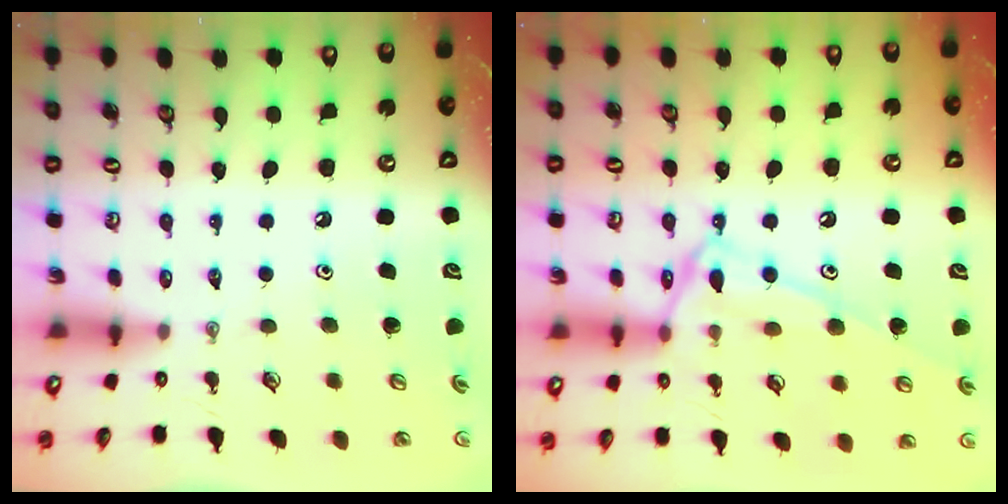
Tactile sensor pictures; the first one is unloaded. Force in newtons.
{"total": 14.0, "press": 14.0, "slide": 1.2}